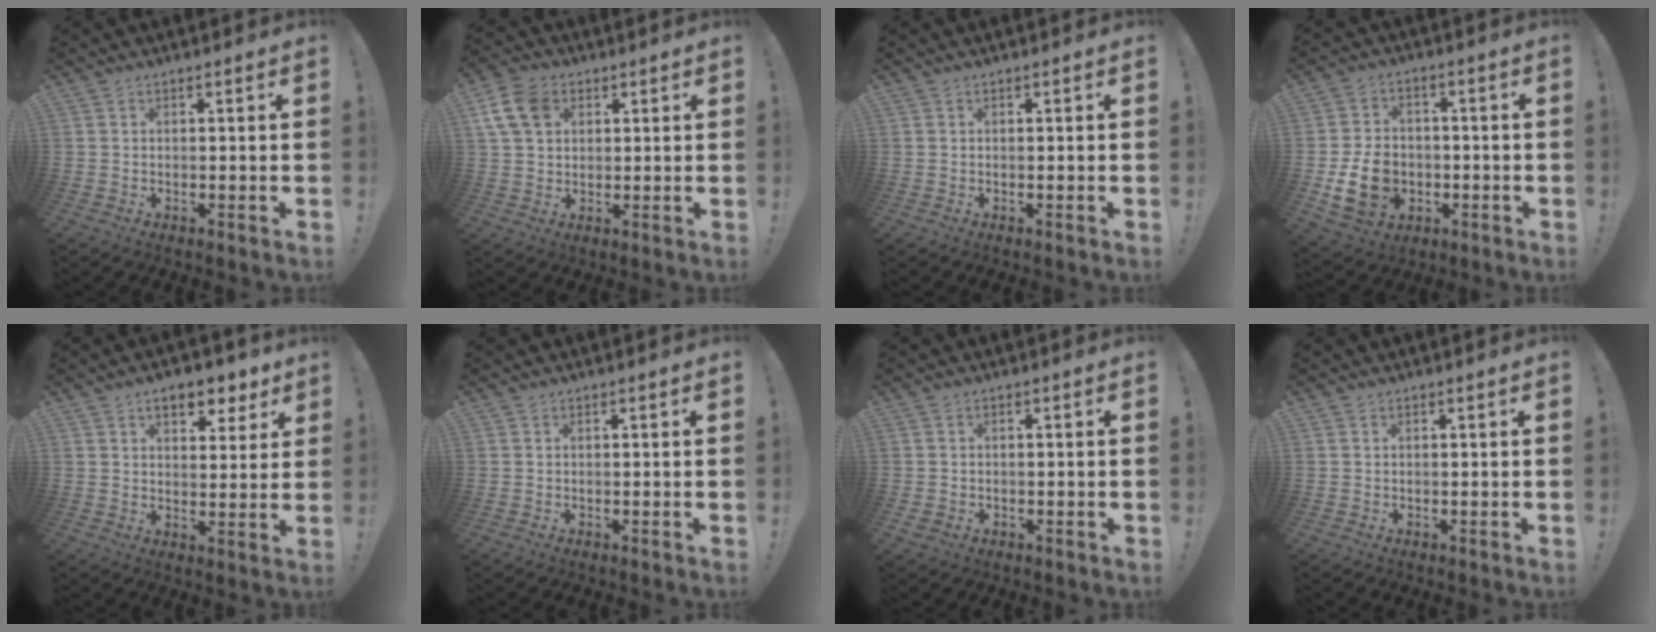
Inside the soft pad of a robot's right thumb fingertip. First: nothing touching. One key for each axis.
{"total": 10.6, "fx": 3.9, "fy": 7.7, "fz": 6.1, "tx": -0.113, "ty": -0.007, "tz": 0.079}
{"total": 0.0}
{"total": 12.7, "fx": -2.9, "fy": 10.1, "fz": 7.1, "tx": -0.129, "ty": 0.018, "tz": -0.045}
{"total": 8.7, "fx": 5.1, "fy": 4.5, "fz": 5.3, "tx": -0.067, "ty": -0.023, "tz": 0.089}
{"total": 0.0}
{"total": 1.8, "fx": -0.4, "fy": 1.5, "fz": 0.9, "tx": -0.016, "ty": 0.003, "tz": -0.007}
{"total": 0.0}